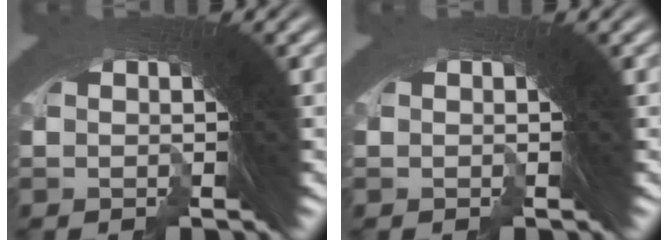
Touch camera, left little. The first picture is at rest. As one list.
[{"total": 0.0}]